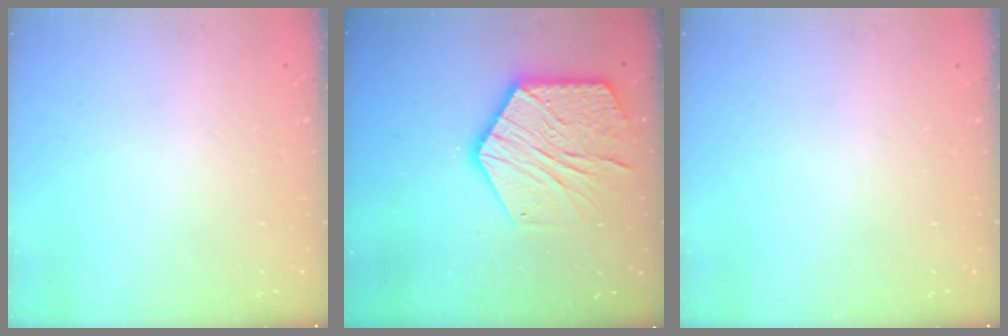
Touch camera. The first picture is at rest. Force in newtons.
{"total": 17.1, "press": 17.1, "slide": 1.3}
{"total": 0.0}